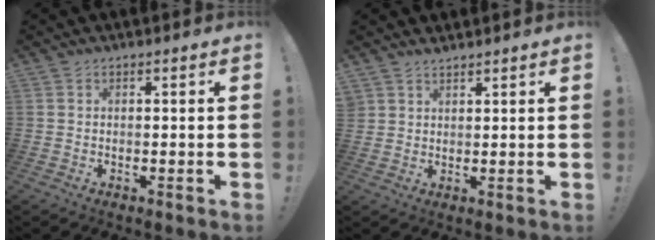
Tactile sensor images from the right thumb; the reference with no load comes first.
{"total": 2.9, "force": [2.6, 1.2, -0.1], "torque": [0.009, -0.020, 0.049]}